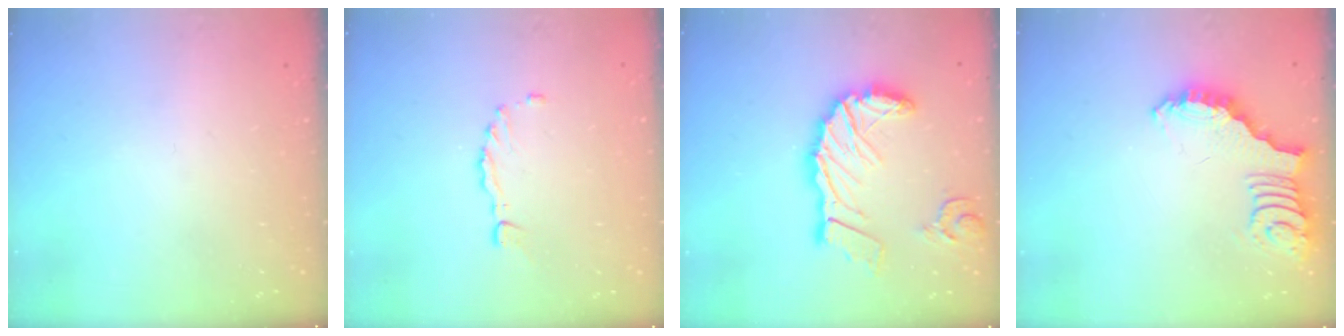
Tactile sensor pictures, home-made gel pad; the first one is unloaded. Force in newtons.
{"total": 1.6, "press": 1.6, "slide": 0.2}
{"total": 19.1, "press": 19.0, "slide": 2.5}
{"total": 2.7, "press": 2.6, "slide": 0.6}